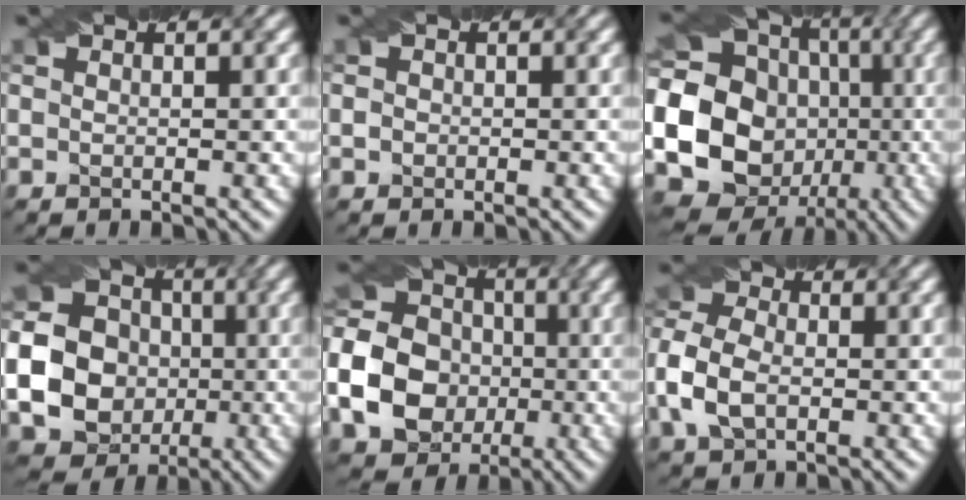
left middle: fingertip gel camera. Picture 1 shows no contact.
{"total": 0.6, "force": [-0.2, 0.5, 0.1], "torque": [0.003, -0.001, -0.006]}
{"total": 22.6, "force": [-3.0, 20.7, 8.6], "torque": [-0.189, 0.000, -0.093]}
{"total": 22.7, "force": [-2.6, 21.7, 6.0], "torque": [-0.168, -0.019, -0.078]}
{"total": 12.5, "force": [-2.5, 10.8, 5.7], "torque": [-0.125, -0.021, -0.066]}
{"total": 5.8, "force": [-1.6, 3.9, 4.0], "torque": [-0.098, 0.003, -0.040]}